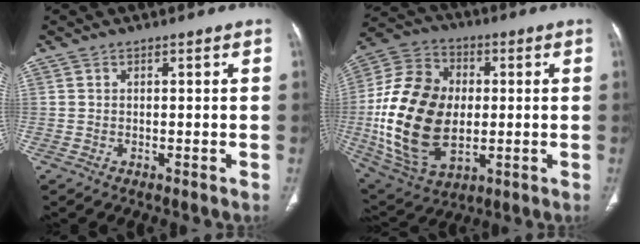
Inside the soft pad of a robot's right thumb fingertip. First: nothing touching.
{"total": 23.5, "force": [-1.0, 15.5, 17.7], "torque": [-0.340, 0.001, -0.004]}